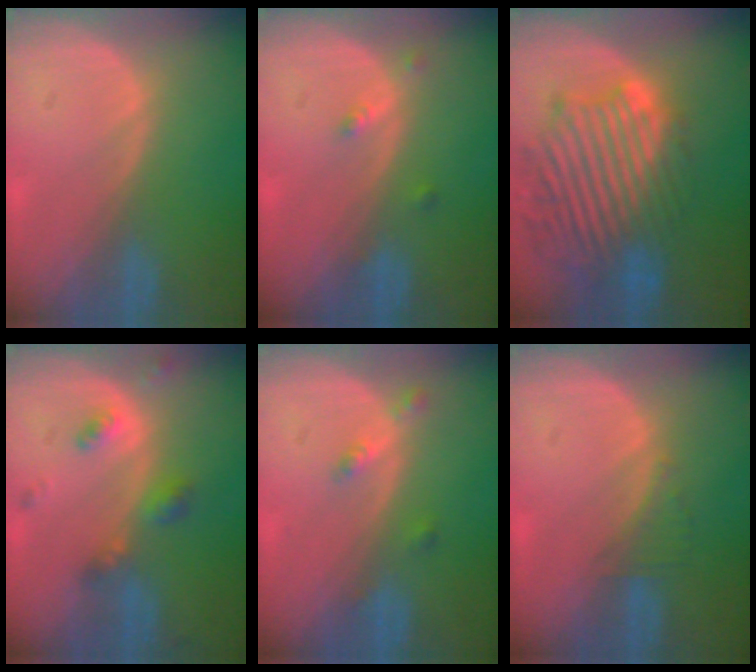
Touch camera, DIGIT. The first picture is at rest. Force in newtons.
{"total": 1.9, "press": 1.5, "slide": 1.0}
{"total": 13.5, "press": 11.8, "slide": 6.5}
{"total": 4.8, "press": 4.3, "slide": 2.1}
{"total": 2.4, "press": 2.0, "slide": 1.3}
{"total": 1.7, "press": 1.6, "slide": 0.7}